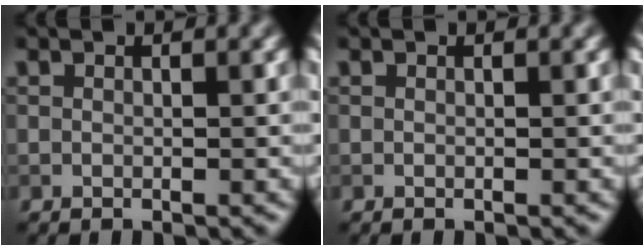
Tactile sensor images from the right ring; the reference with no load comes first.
{"total": 0.0}